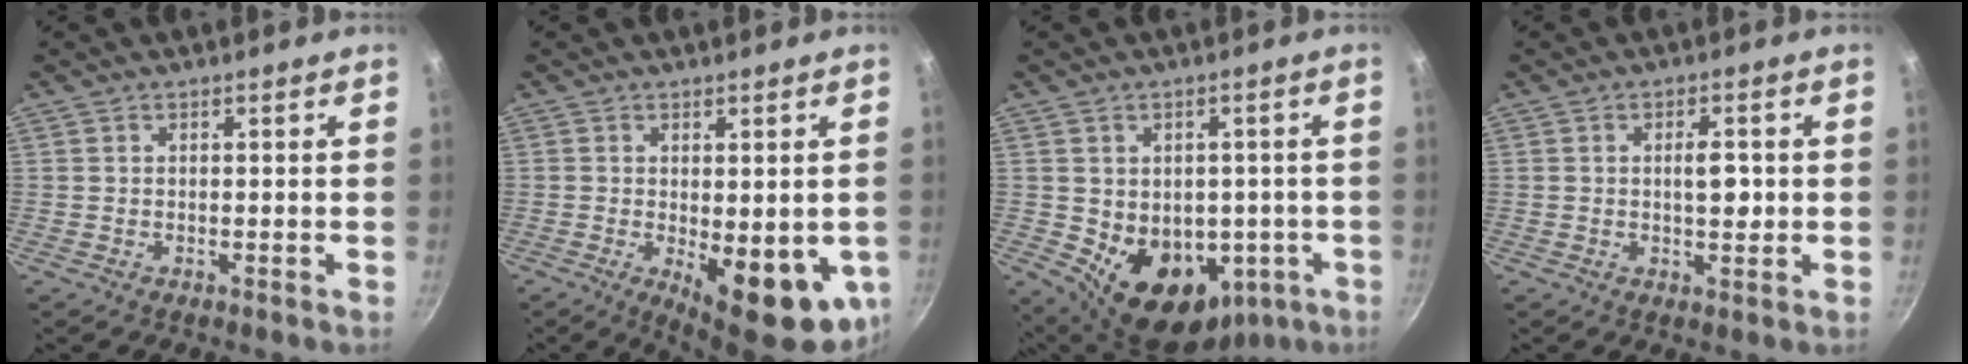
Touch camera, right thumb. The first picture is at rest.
{"total": 14.5, "force": [-2.9, 5.7, 13.0], "torque": [-0.143, -0.018, -0.025]}
{"total": 15.5, "force": [-2.9, 11.8, 9.7], "torque": [-0.109, 0.000, -0.010]}
{"total": 4.8, "force": [0.1, 2.1, 4.3], "torque": [-0.054, -0.002, -0.001]}